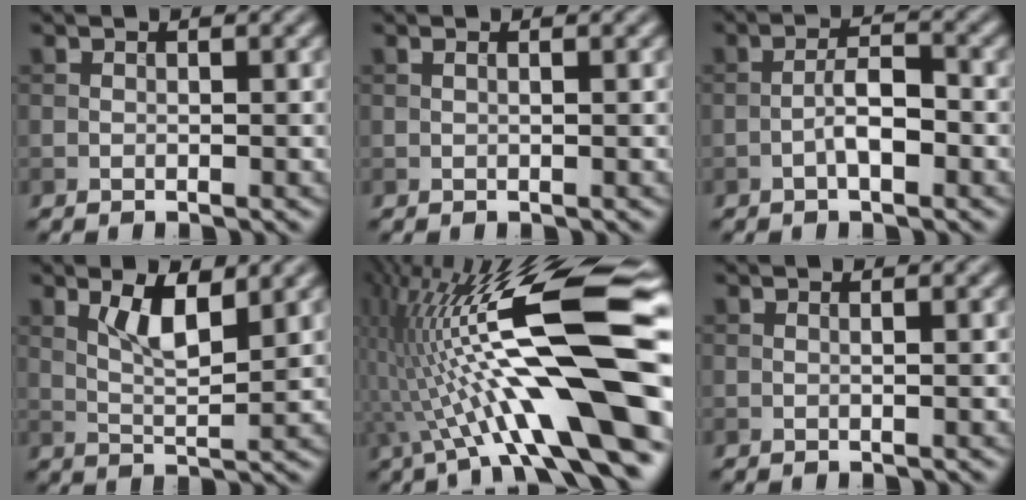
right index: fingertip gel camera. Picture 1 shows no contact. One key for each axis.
{"total": 0.6, "fx": 0.2, "fy": 0.2, "fz": 0.6, "tx": -0.012, "ty": 0.002, "tz": -0.001}
{"total": 3.1, "fx": -1.1, "fy": 0.9, "fz": 2.7, "tx": -0.048, "ty": 0.009, "tz": -0.025}
{"total": 4.1, "fx": 1.8, "fy": 1.2, "fz": 3.5, "tx": -0.070, "ty": -0.002, "tz": 0.035}
{"total": 16.4, "fx": -1.2, "fy": 3.3, "fz": 16.0, "tx": -0.263, "ty": 0.026, "tz": -0.019}
{"total": 0.6, "fx": 0.2, "fy": 0.2, "fz": 0.5, "tx": -0.005, "ty": 0.002, "tz": -0.002}